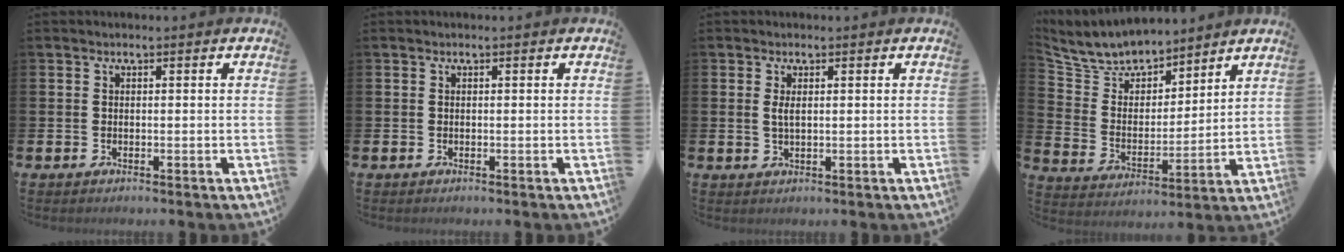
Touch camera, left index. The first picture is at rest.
{"total": 0.0}
{"total": 1.4, "force": [0.6, 0.5, 1.1], "torque": [-0.009, -0.003, 0.006]}
{"total": 7.4, "force": [7.1, 2.1, 0.7], "torque": [-0.057, -0.056, 0.126]}